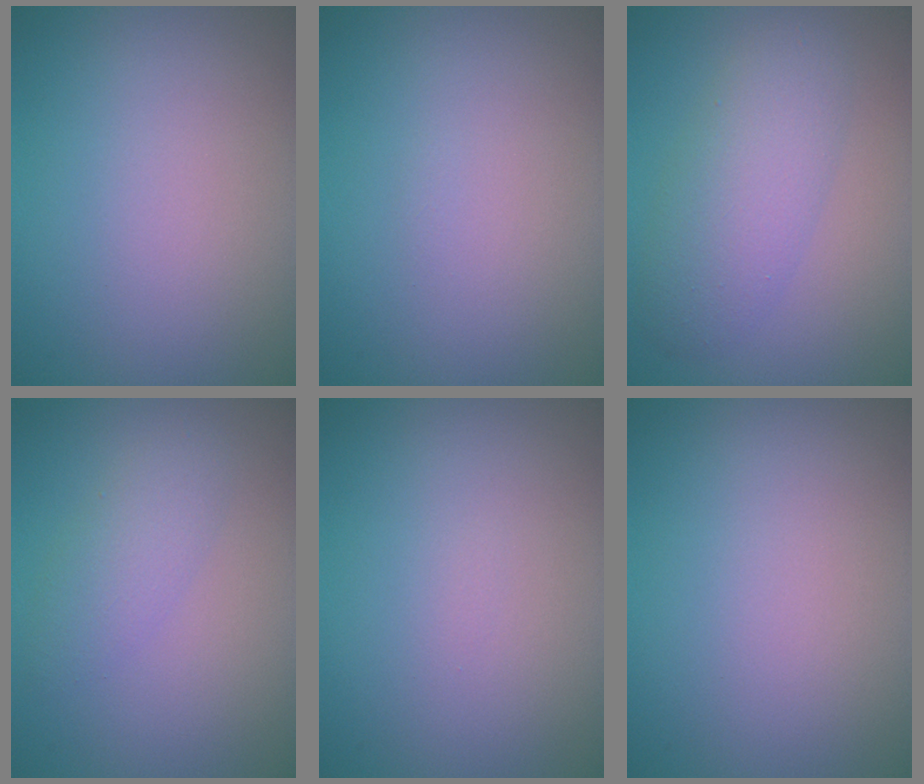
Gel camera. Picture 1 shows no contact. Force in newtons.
{"total": 0.0}
{"total": 4.3, "press": 4.3, "slide": 0.1}
{"total": 2.2, "press": 2.2, "slide": 0.1}
{"total": 0.0}
{"total": 0.0}